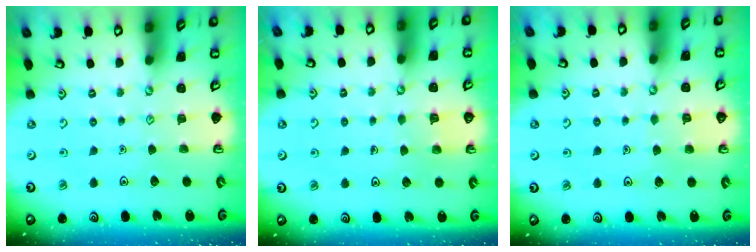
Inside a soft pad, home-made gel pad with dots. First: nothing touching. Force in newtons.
{"total": 2.2, "press": 2.2, "slide": 0.0}
{"total": 3.5, "press": 3.5, "slide": 0.2}